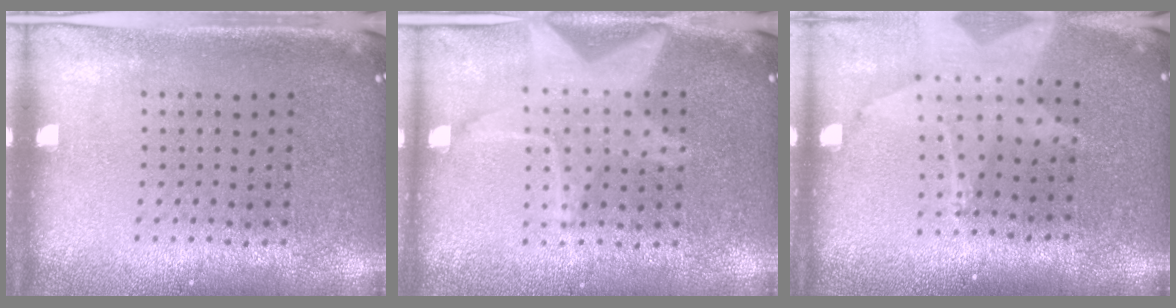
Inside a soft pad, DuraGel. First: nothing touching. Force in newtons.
{"total": 1.9, "press": 1.9, "slide": 0.2}
{"total": 2.0, "press": 1.5, "slide": 1.3}